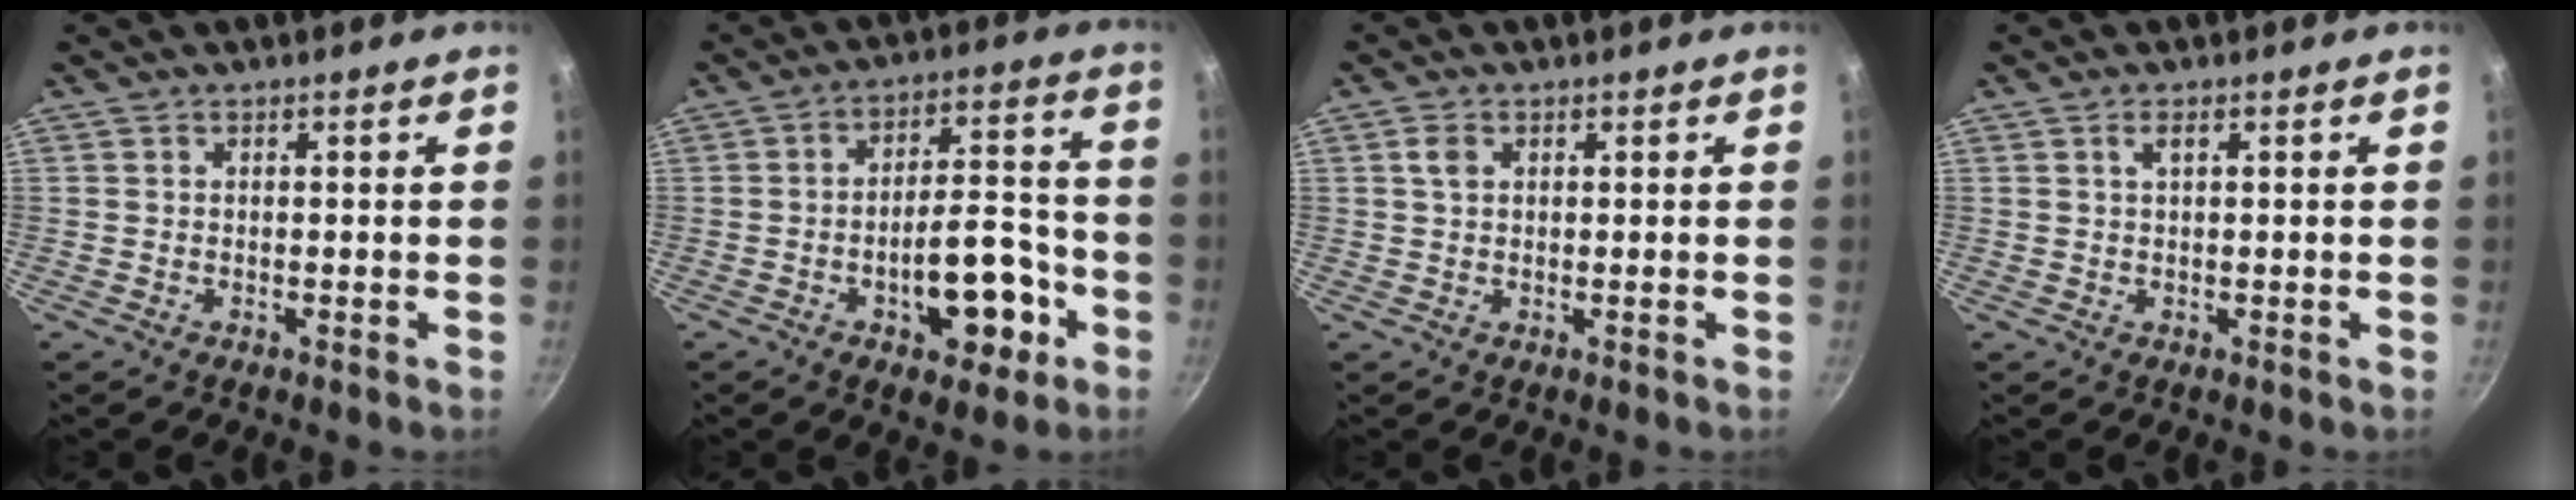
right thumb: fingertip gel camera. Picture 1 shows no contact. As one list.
[{"total": 13.1, "force": [-5.0, 6.5, 10.3], "torque": [-0.115, 0.047, -0.063]}, {"total": 2.2, "force": [0.7, 1.5, 1.4], "torque": [-0.026, 0.002, 0.013]}, {"total": 1.4, "force": [0.5, 0.5, 1.2], "torque": [-0.022, 0.002, 0.008]}]